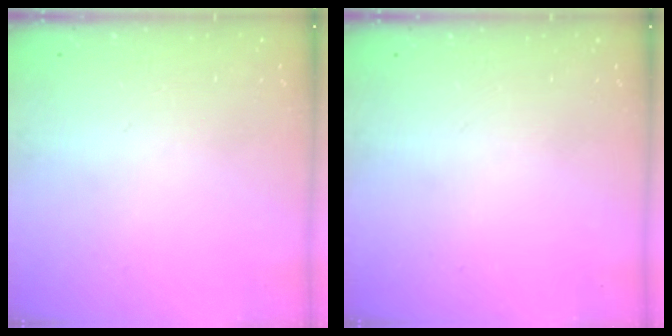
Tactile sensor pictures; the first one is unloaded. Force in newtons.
{"total": 0.0}